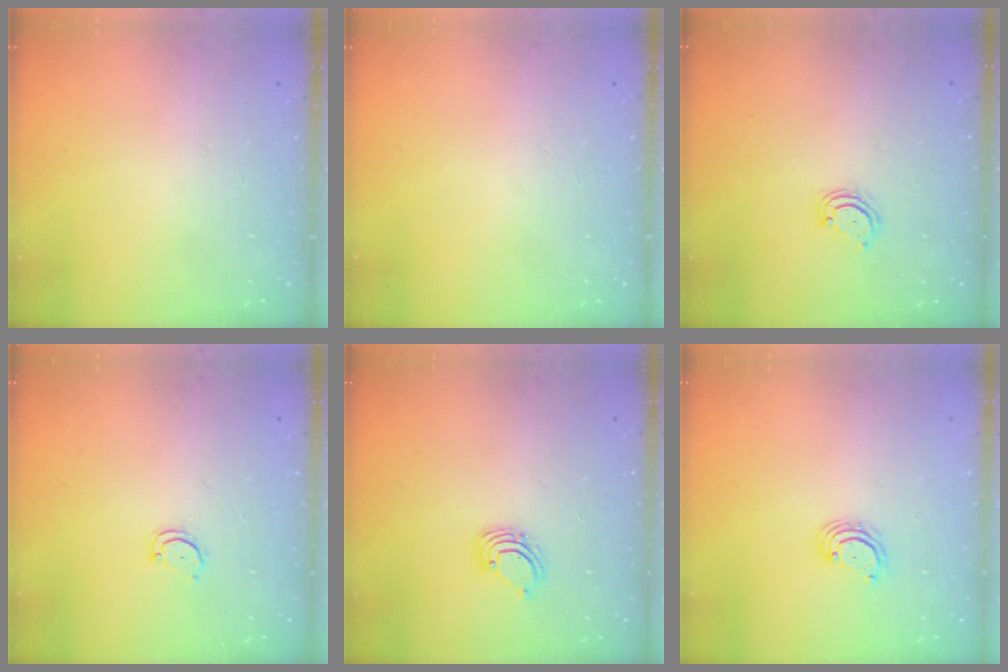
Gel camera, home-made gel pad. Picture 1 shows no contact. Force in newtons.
{"total": 0.0}
{"total": 3.8, "press": 3.8, "slide": 0.5}
{"total": 3.0, "press": 3.0, "slide": 0.2}
{"total": 2.6, "press": 2.6, "slide": 0.2}
{"total": 2.7, "press": 2.6, "slide": 0.6}